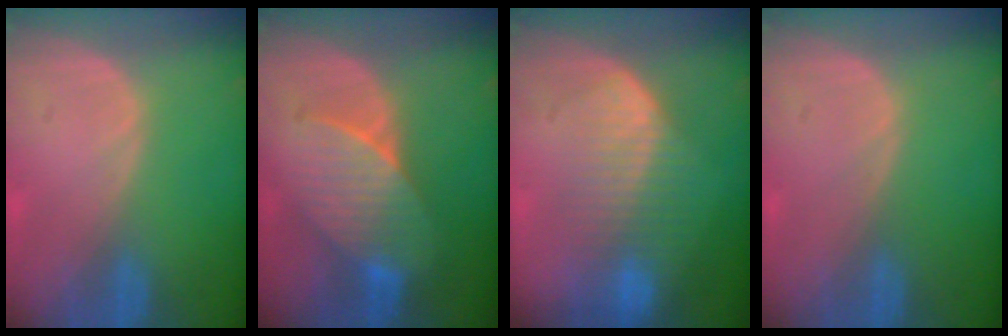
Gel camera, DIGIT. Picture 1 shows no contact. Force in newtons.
{"total": 7.1, "press": 7.0, "slide": 1.4}
{"total": 8.1, "press": 7.5, "slide": 3.1}
{"total": 0.0}